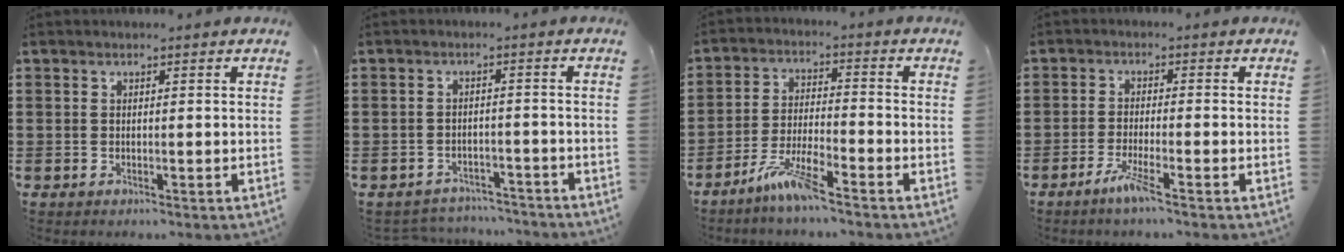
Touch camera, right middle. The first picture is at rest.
{"total": 2.9, "force": [-2.9, 0.4, -0.1], "torque": [-0.005, 0.000, -0.062]}
{"total": 6.6, "force": [-5.0, 0.4, 4.3], "torque": [-0.094, -0.008, -0.095]}
{"total": 3.8, "force": [-2.5, -0.1, 2.9], "torque": [-0.068, -0.013, -0.049]}